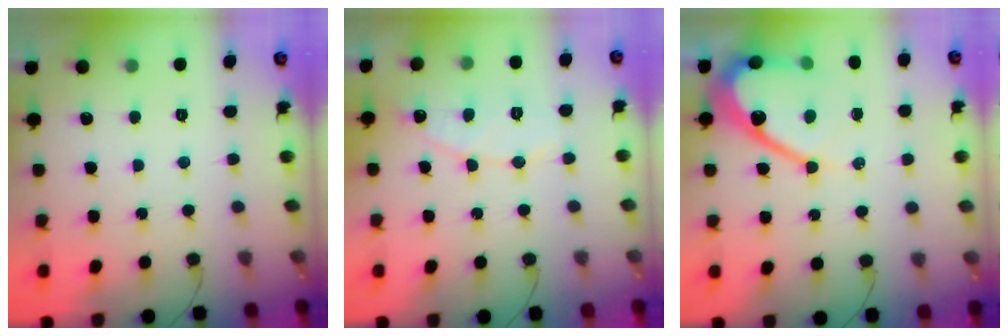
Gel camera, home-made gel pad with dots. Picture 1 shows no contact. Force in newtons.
{"total": 7.1, "press": 7.1, "slide": 0.6}
{"total": 12.7, "press": 12.7, "slide": 0.9}